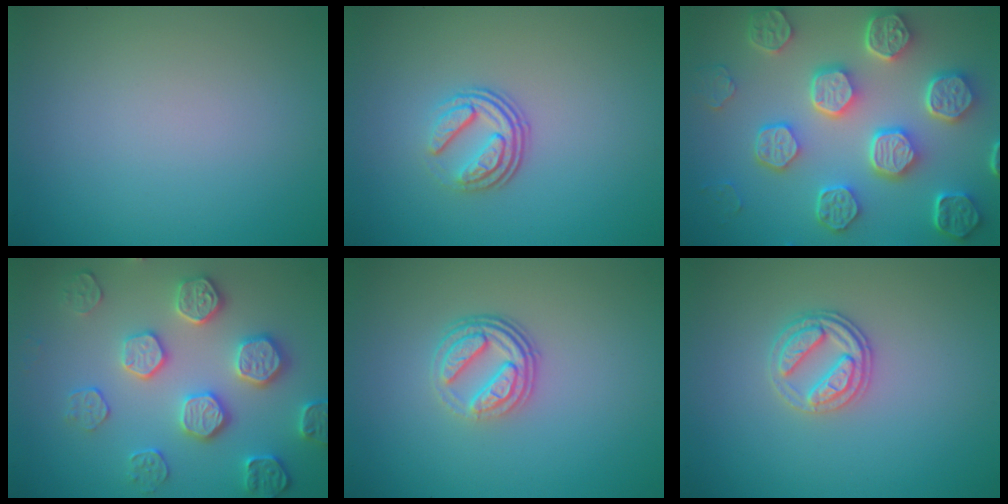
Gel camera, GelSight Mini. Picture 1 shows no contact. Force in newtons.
{"total": 3.7, "press": 2.5, "slide": 2.7}
{"total": 8.6, "press": 6.6, "slide": 5.5}
{"total": 4.8, "press": 4.5, "slide": 1.5}
{"total": 3.9, "press": 2.8, "slide": 2.7}
{"total": 2.6, "press": 2.5, "slide": 0.8}